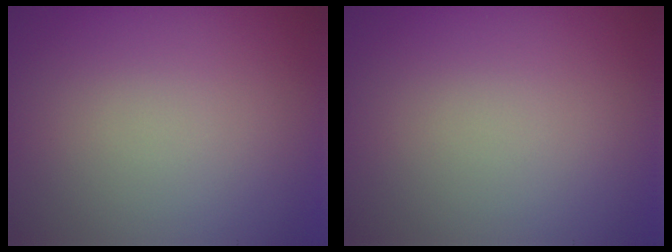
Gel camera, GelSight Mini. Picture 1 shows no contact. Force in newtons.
{"total": 0.0}